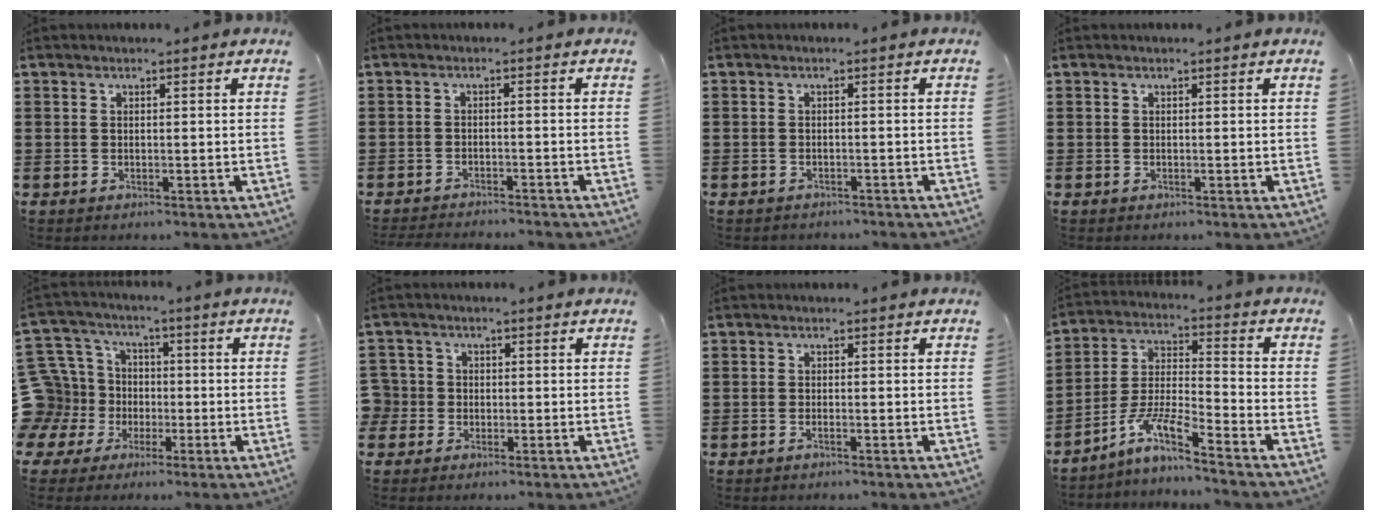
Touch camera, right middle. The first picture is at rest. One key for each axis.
{"total": 2.3, "fx": -2.3, "fy": 0.1, "fz": 0.0, "tx": -0.005, "ty": 0.001, "tz": -0.050}
{"total": 1.0, "fx": -1.0, "fy": 0.2, "fz": 0.0, "tx": -0.002, "ty": 0.003, "tz": -0.023}
{"total": 0.0}
{"total": 11.3, "fx": -1.7, "fy": 10.8, "fz": 2.8, "tx": -0.126, "ty": 0.001, "tz": -0.026}
{"total": 3.3, "fx": -0.8, "fy": 3.1, "fz": 0.4, "tx": -0.038, "ty": 0.001, "tz": -0.026}
{"total": 0.6, "fx": -0.4, "fy": 0.0, "fz": 0.4, "tx": -0.009, "ty": -0.002, "tz": -0.007}
{"total": 8.0, "fx": -6.5, "fy": 0.5, "fz": 4.6, "tx": -0.108, "ty": -0.014, "tz": -0.130}